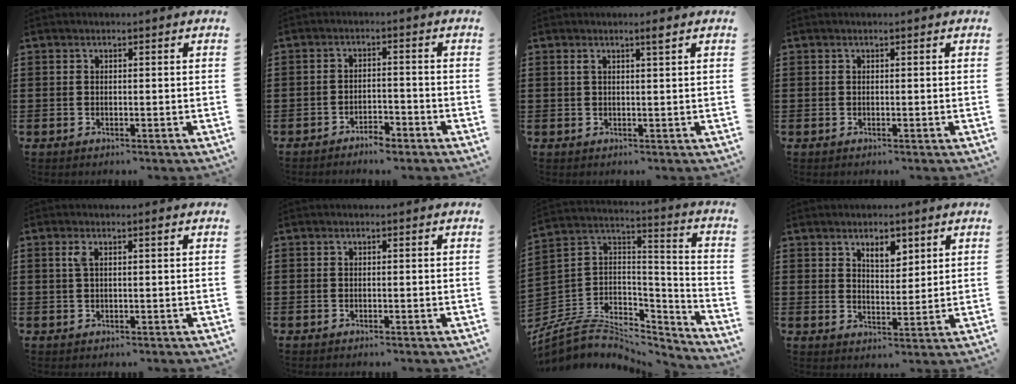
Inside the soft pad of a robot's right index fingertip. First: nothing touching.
{"total": 2.7, "force": [-2.6, 0.4, 0.5], "torque": [-0.016, 0.004, -0.054]}
{"total": 1.8, "force": [1.0, -0.1, 1.5], "torque": [-0.023, -0.005, 0.014]}
{"total": 0.0}
{"total": 2.0, "force": [0.7, 0.4, 1.8], "torque": [-0.037, 0.004, 0.009]}
{"total": 0.0}
{"total": 6.4, "force": [-4.6, 3.9, 2.2], "torque": [-0.059, -0.003, -0.090]}
{"total": 4.0, "force": [2.7, 1.9, 2.3], "torque": [-0.028, -0.002, 0.044]}